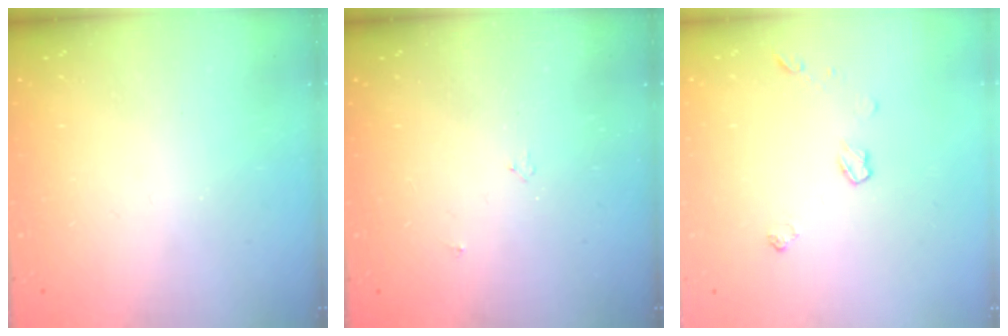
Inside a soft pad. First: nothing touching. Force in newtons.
{"total": 2.7, "press": 2.7, "slide": 0.5}
{"total": 5.2, "press": 5.1, "slide": 0.7}